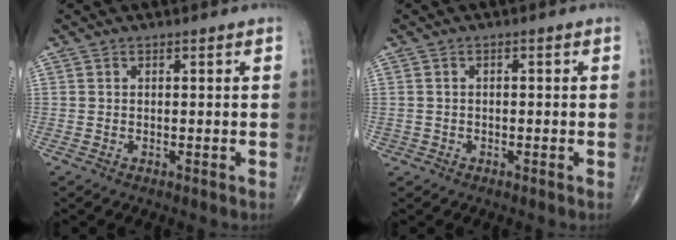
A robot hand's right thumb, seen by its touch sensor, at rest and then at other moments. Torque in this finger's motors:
{"motor_torque": [-0.14, 0.11, -0.22, -0.17, 0.03]}